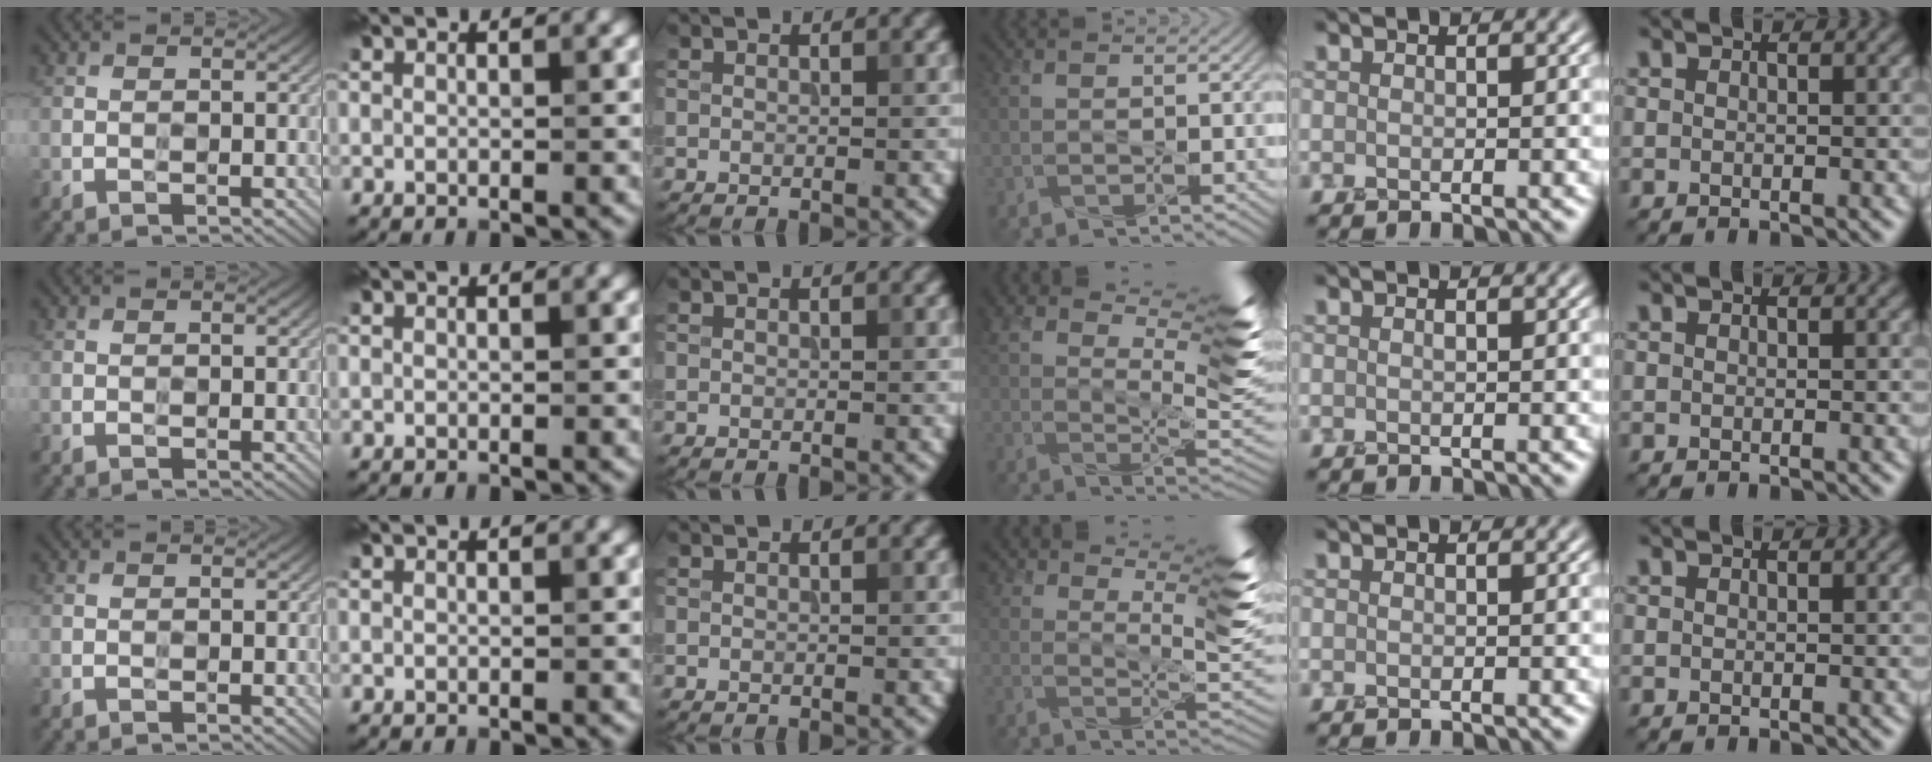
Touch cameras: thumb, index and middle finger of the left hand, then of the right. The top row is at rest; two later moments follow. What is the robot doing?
{"motion": "squeeze", "object": "paper clamp"}